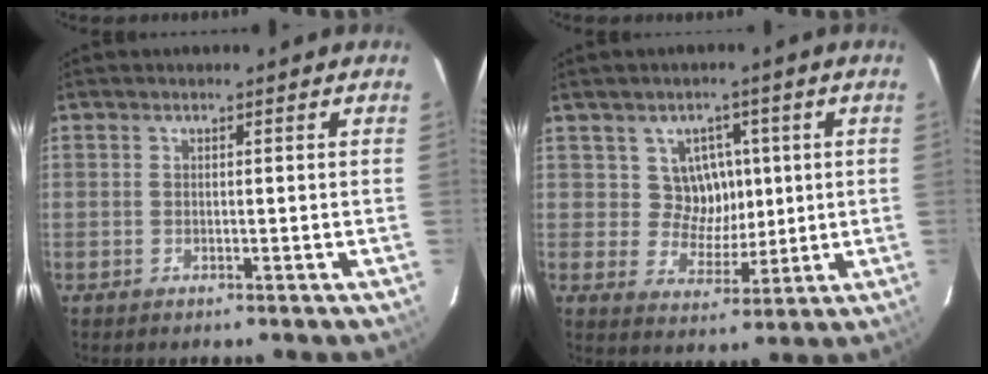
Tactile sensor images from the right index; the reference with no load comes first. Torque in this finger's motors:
{"motor_torque": [-0.06, 0.00, -0.05, 0.00]}